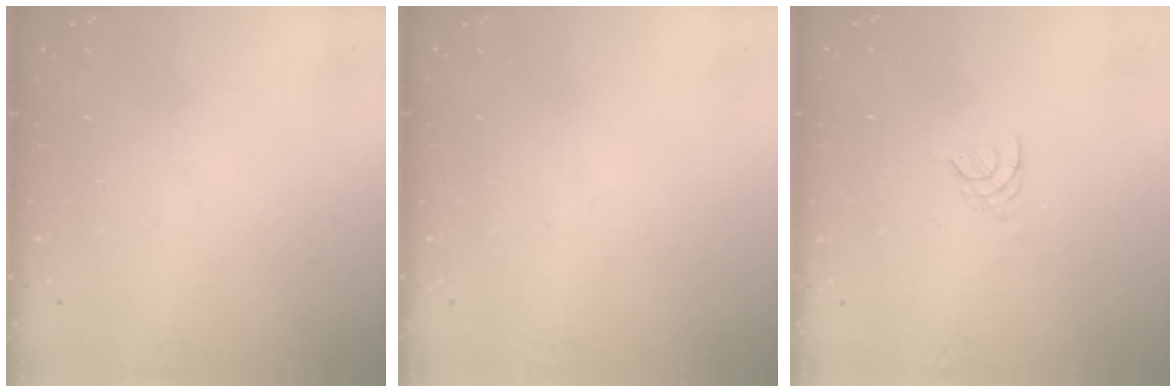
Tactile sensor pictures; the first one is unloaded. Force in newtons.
{"total": 0.0}
{"total": 2.0, "press": 1.9, "slide": 0.4}